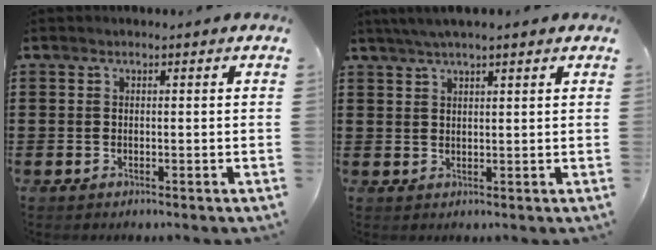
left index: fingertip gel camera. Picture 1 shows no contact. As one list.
[{"total": 3.0, "force": [2.2, 0.3, 1.9], "torque": [-0.041, 0.005, 0.041]}]